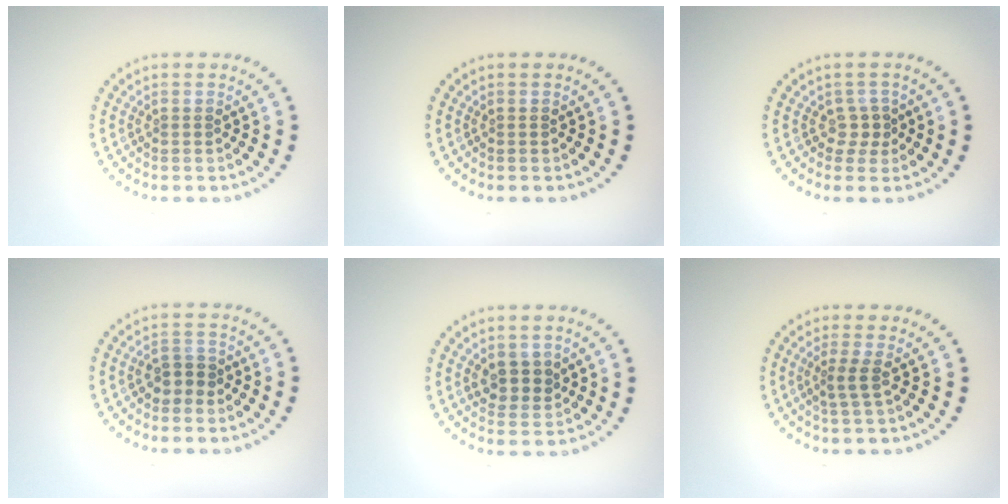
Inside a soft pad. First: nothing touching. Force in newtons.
{"total": 0.0}
{"total": 1.6, "press": 1.1, "slide": 1.1}
{"total": 2.0, "press": 1.9, "slide": 0.6}
{"total": 2.7, "press": 2.5, "slide": 1.1}
{"total": 1.7, "press": 1.1, "slide": 1.3}